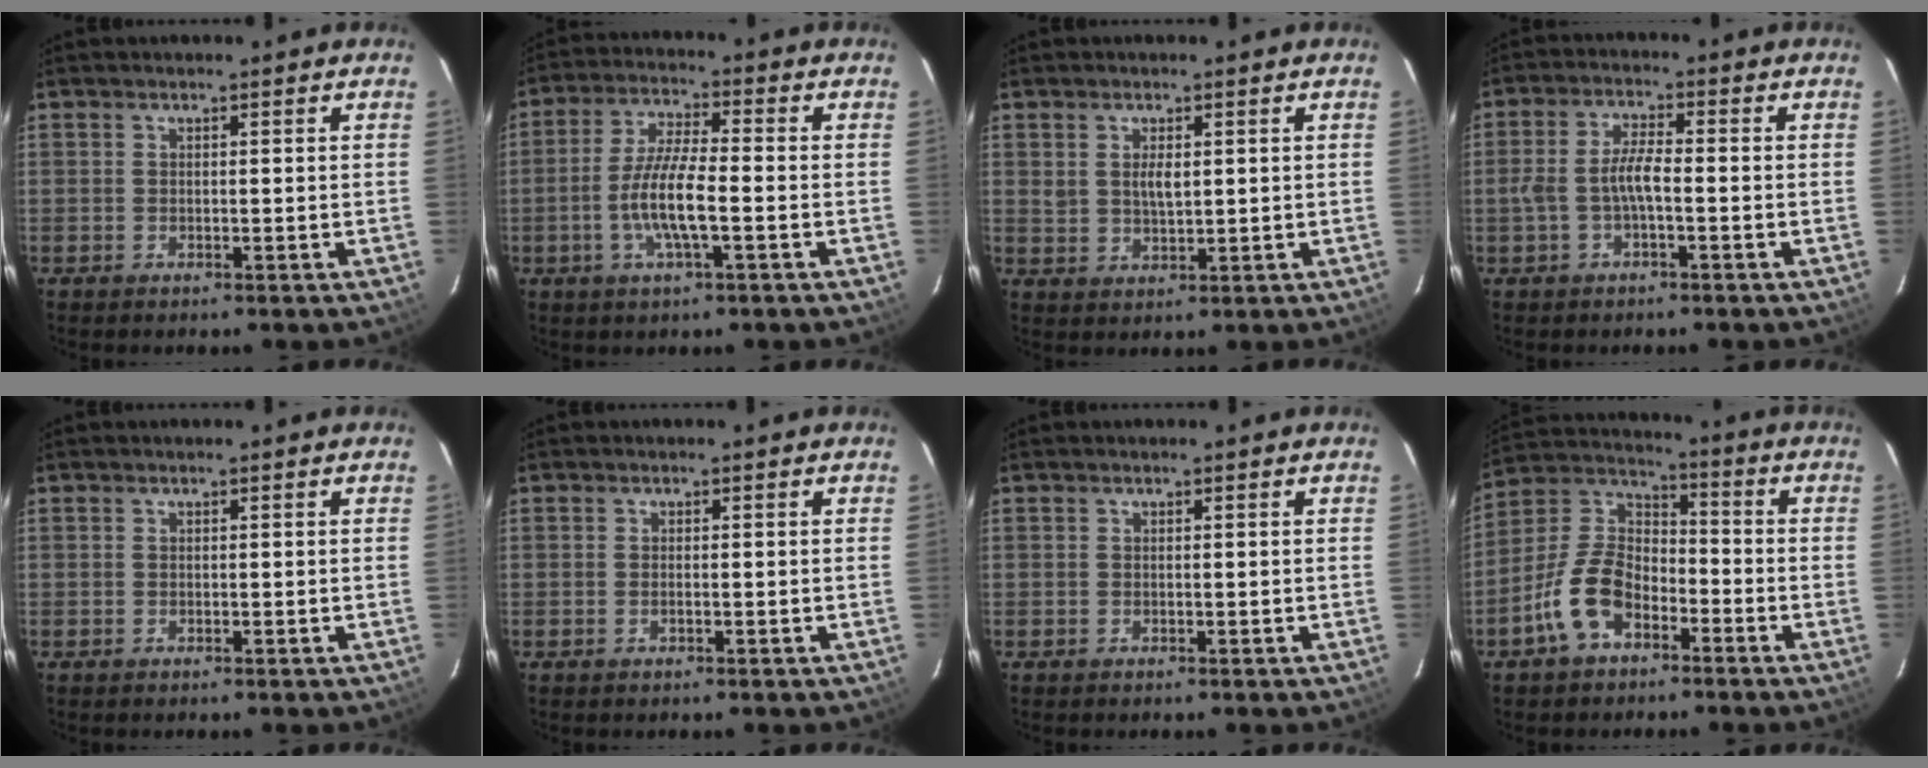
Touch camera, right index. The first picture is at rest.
{"total": 8.8, "force": [-2.5, 1.6, 8.3], "torque": [-0.168, 0.001, -0.050]}
{"total": 3.2, "force": [0.9, 1.6, 2.6], "torque": [-0.047, -0.002, 0.020]}
{"total": 4.7, "force": [-1.4, 1.1, 4.3], "torque": [-0.095, 0.010, -0.026]}
{"total": 0.0}
{"total": 0.6, "force": [-0.2, 0.1, 0.5], "torque": [-0.011, 0.001, -0.004]}
{"total": 0.0}
{"total": 11.6, "force": [-6.2, 7.0, 6.9], "torque": [-0.145, 0.025, -0.116]}